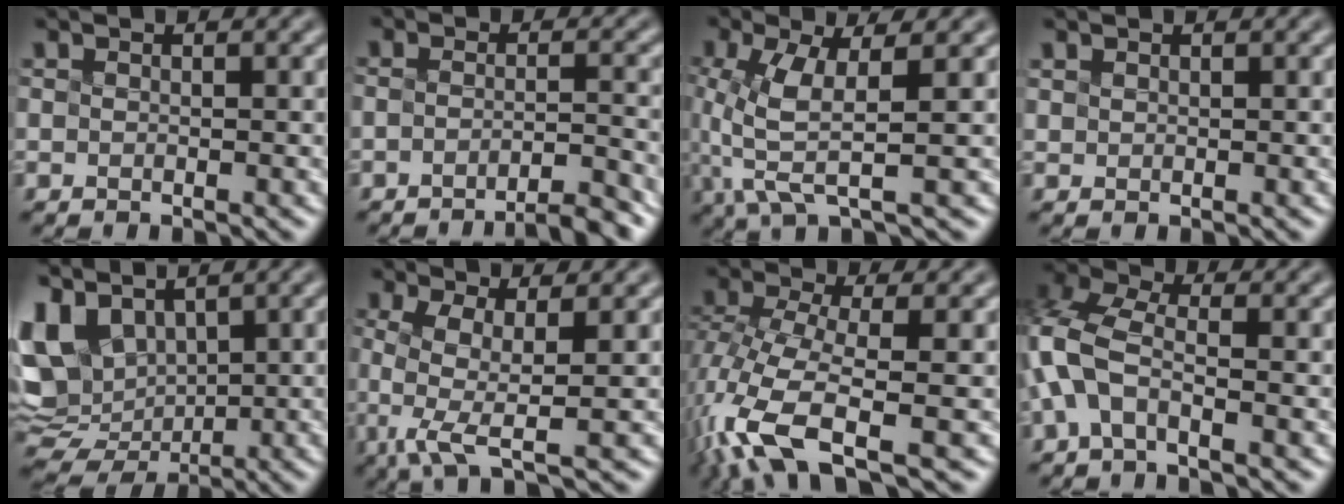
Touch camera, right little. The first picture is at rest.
{"total": 4.1, "force": [-3.9, -0.5, 1.1], "torque": [-0.012, -0.008, -0.038]}
{"total": 2.8, "force": [-1.2, -0.1, 2.6], "torque": [-0.094, -0.015, 0.012]}
{"total": 1.3, "force": [0.1, -0.7, -1.1], "torque": [-0.002, -0.013, 0.028]}
{"total": 6.0, "force": [2.2, 4.2, 3.7], "torque": [-0.133, -0.007, 0.074]}
{"total": 2.7, "force": [-1.6, -0.3, 2.2], "torque": [-0.067, -0.017, -0.005]}
{"total": 7.2, "force": [-5.2, 1.1, 4.8], "torque": [-0.138, -0.019, -0.073]}
{"total": 4.2, "force": [-2.8, 1.5, 2.7], "torque": [-0.108, 0.001, -0.038]}